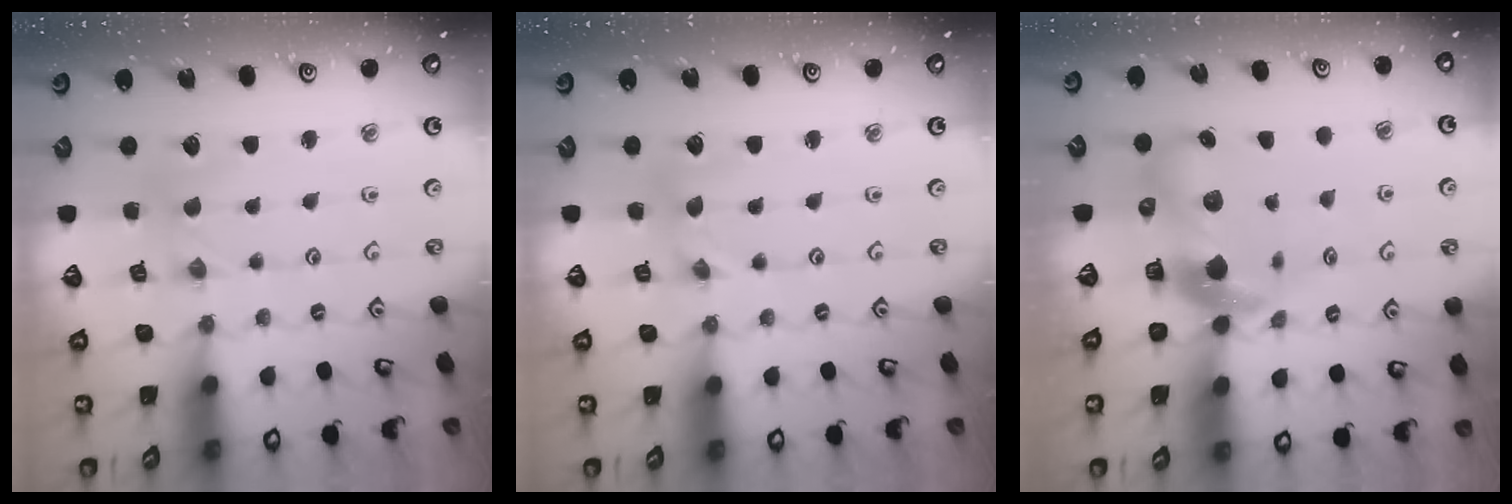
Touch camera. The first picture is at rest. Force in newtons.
{"total": 0.0}
{"total": 10.5, "press": 10.3, "slide": 1.6}